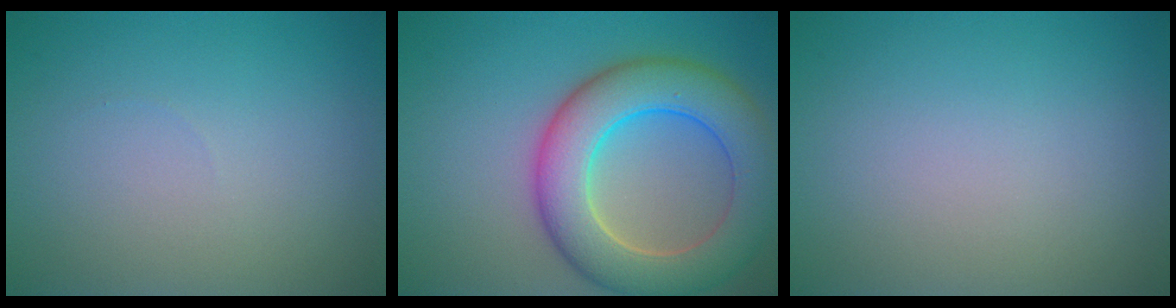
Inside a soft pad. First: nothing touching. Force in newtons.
{"total": 9.2, "press": 9.1, "slide": 0.3}
{"total": 0.0}